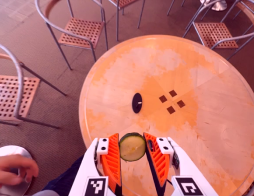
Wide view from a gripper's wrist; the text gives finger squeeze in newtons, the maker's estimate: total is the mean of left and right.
{"total": 9.2, "left": 9.5, "right": 9.0}